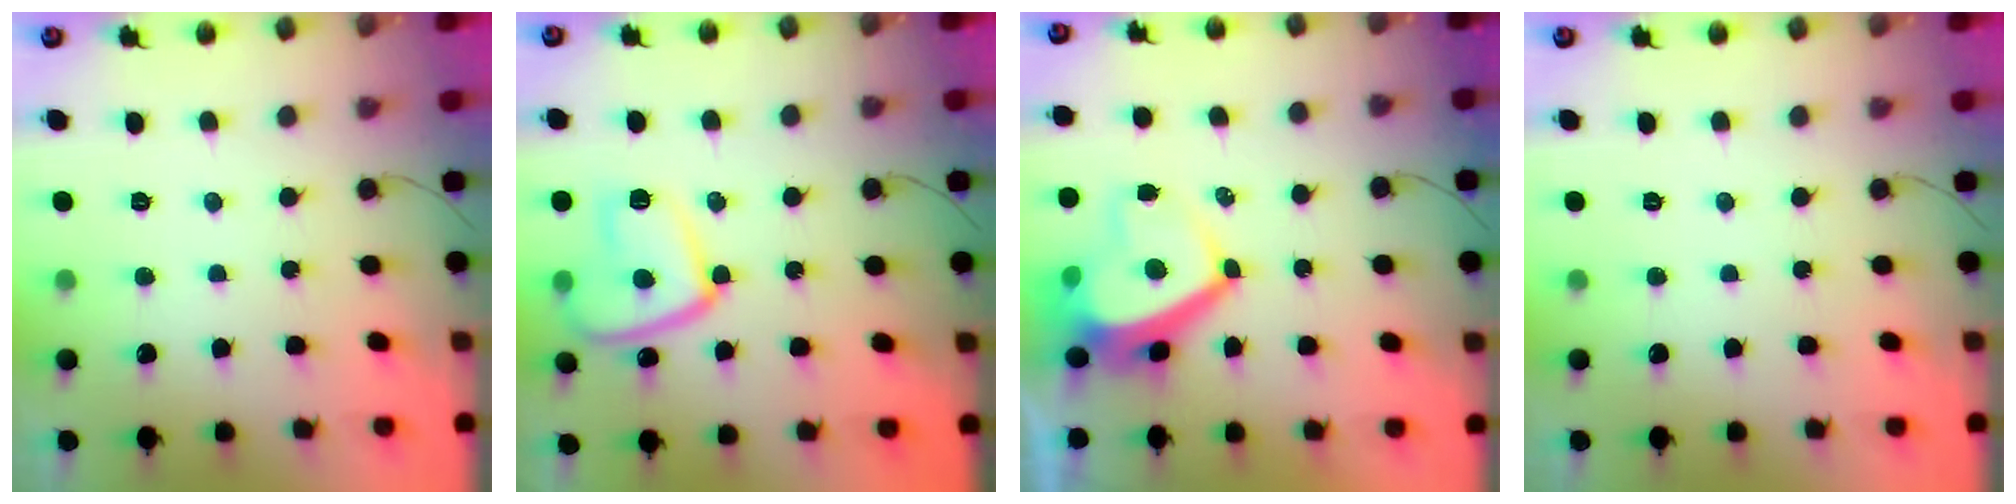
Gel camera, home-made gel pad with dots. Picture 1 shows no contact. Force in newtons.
{"total": 14.4, "press": 14.3, "slide": 1.3}
{"total": 6.8, "press": 6.8, "slide": 1.1}
{"total": 0.0}